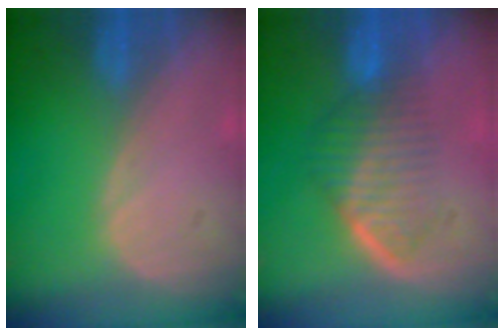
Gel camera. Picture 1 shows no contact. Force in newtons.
{"total": 6.7, "press": 5.8, "slide": 3.2}